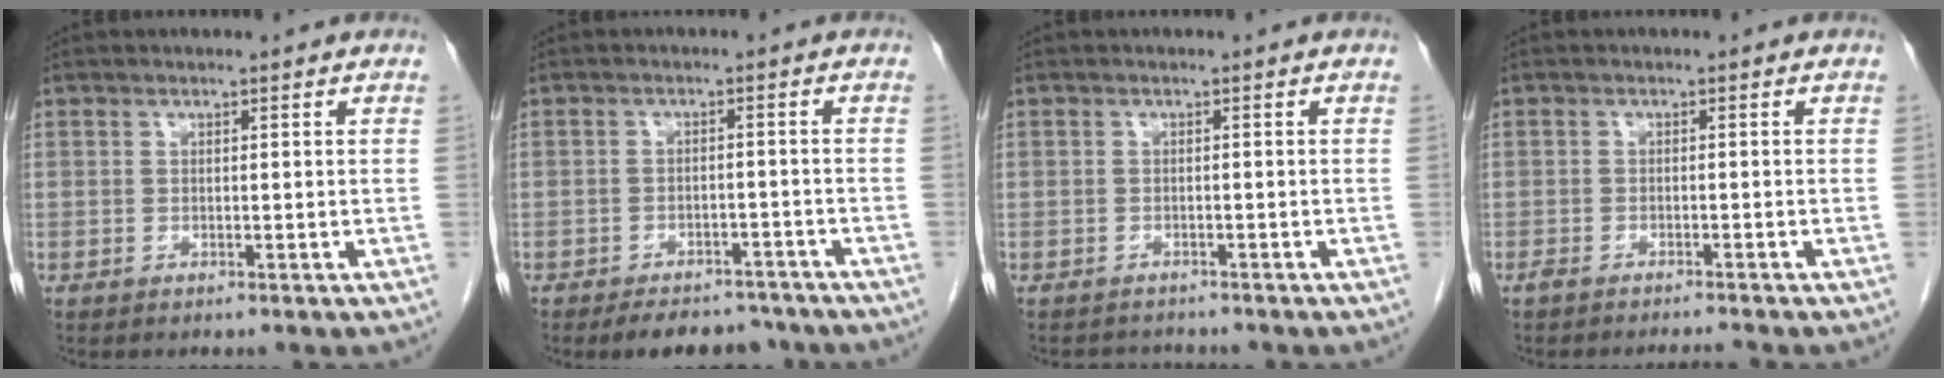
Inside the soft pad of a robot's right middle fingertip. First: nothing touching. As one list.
[{"total": 7.9, "force": [-6.7, 3.3, 2.3], "torque": [-0.017, 0.002, -0.089]}, {"total": 2.1, "force": [-1.9, 0.7, -0.4], "torque": [0.004, -0.005, -0.031]}, {"total": 2.7, "force": [-2.6, -0.3, 0.8], "torque": [-0.017, -0.003, -0.040]}]